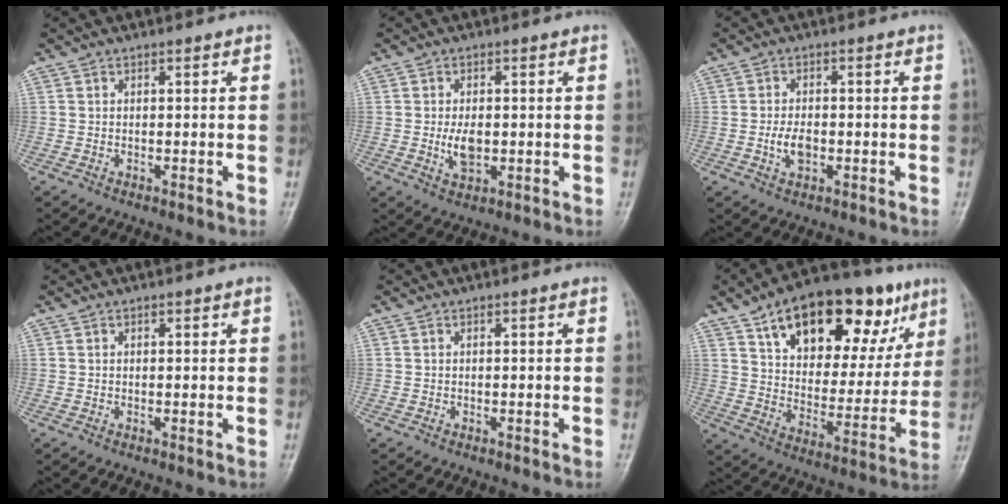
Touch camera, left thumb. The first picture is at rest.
{"total": 4.7, "force": [-0.3, 2.7, 3.8], "torque": [-0.065, -0.005, -0.003]}
{"total": 3.9, "force": [-0.9, 2.3, 3.0], "torque": [-0.054, 0.004, -0.017]}
{"total": 0.7, "force": [0.4, 0.3, 0.5], "torque": [-0.002, 0.000, 0.005]}
{"total": 0.0}
{"total": 26.2, "force": [14.0, 13.3, 17.7], "torque": [-0.224, -0.011, 0.217]}